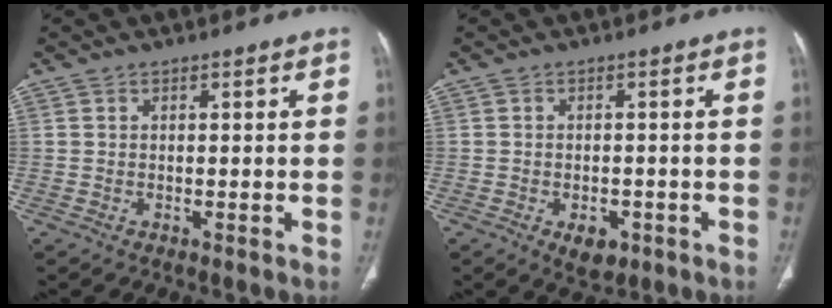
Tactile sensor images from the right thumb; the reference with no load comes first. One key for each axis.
{"total": 4.4, "fx": -2.0, "fy": 2.7, "fz": 2.9, "tx": -0.032, "ty": 0.005, "tz": -0.021}